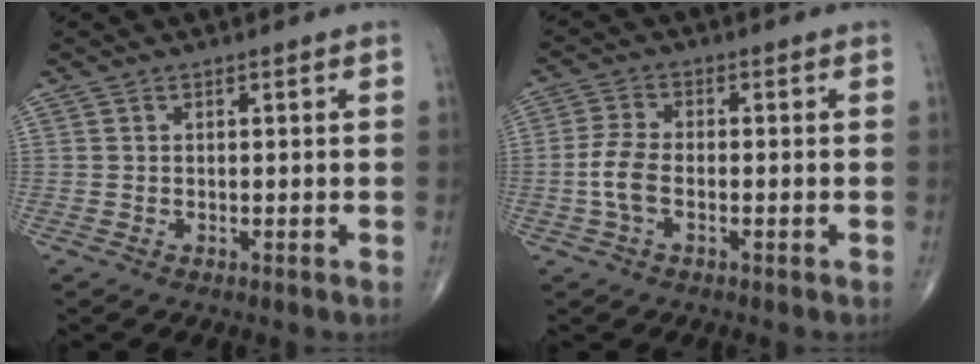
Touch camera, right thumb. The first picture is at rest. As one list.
[{"total": 5.1, "force": [-1.3, 2.7, 4.2], "torque": [-0.097, 0.016, -0.029]}]